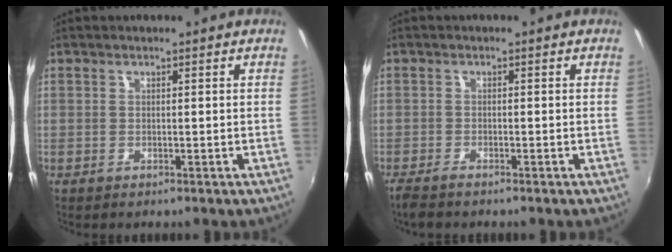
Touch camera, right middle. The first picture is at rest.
{"total": 3.0, "force": [-2.6, 0.4, 1.5], "torque": [-0.036, -0.015, -0.050]}